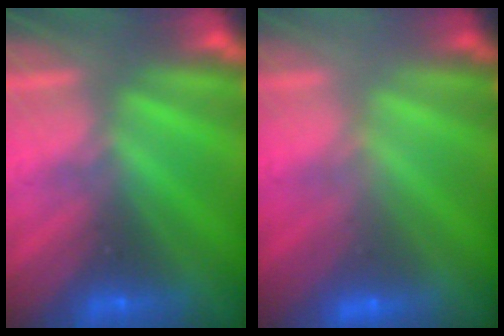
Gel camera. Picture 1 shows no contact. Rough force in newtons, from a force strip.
{"total": 2.9}